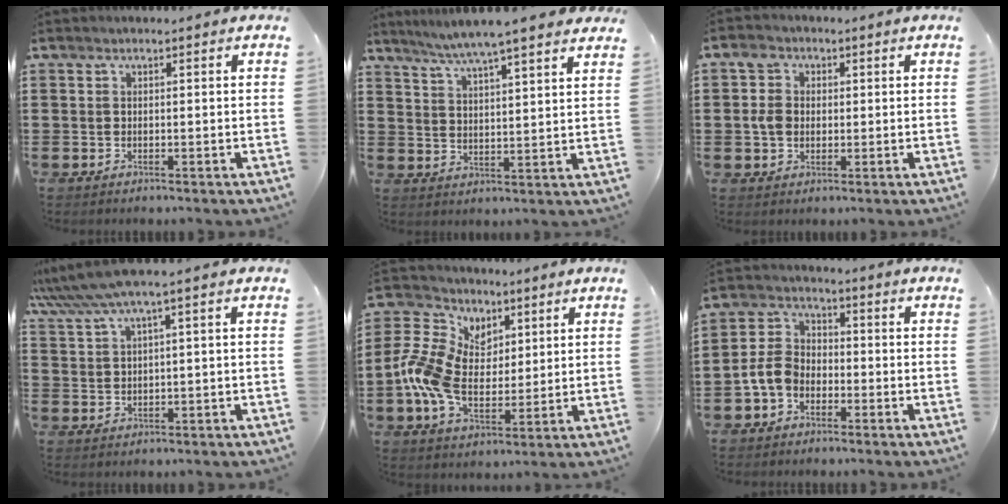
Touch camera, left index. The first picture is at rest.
{"total": 5.6, "force": [5.0, -0.7, 2.4], "torque": [-0.063, -0.023, 0.087]}
{"total": 4.4, "force": [0.5, 3.8, 2.1], "torque": [-0.060, 0.009, 0.004]}
{"total": 4.6, "force": [2.7, -0.4, 3.7], "torque": [-0.086, -0.012, 0.043]}
{"total": 9.9, "force": [1.2, 7.1, 6.8], "torque": [-0.182, 0.001, 0.020]}
{"total": 5.4, "force": [-2.6, 3.7, 2.9], "torque": [-0.083, 0.005, -0.060]}